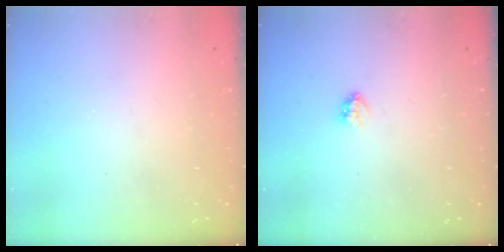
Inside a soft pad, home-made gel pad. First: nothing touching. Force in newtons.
{"total": 3.0, "press": 3.0, "slide": 0.3}